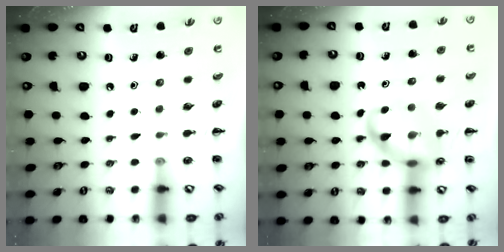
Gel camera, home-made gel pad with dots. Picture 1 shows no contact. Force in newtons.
{"total": 13.8, "press": 13.6, "slide": 2.7}